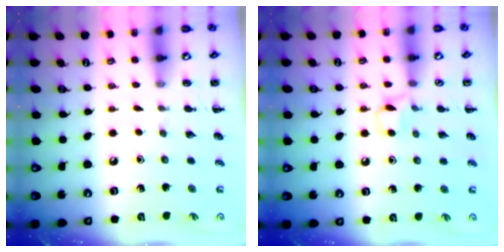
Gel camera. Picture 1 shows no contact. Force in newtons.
{"total": 4.0, "press": 3.7, "slide": 1.6}